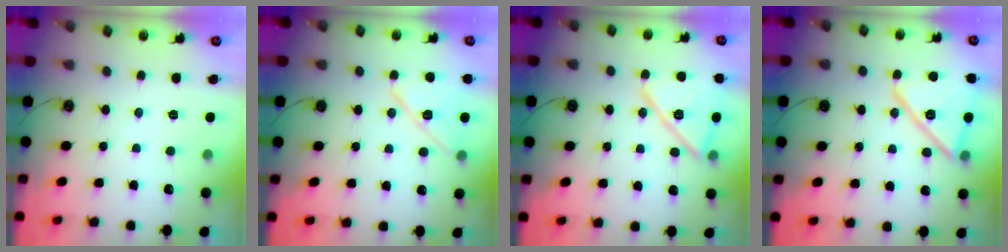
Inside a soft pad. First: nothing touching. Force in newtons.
{"total": 12.4, "press": 9.5, "slide": 8.1}
{"total": 15.7, "press": 15.7, "slide": 0.4}
{"total": 18.3, "press": 18.3, "slide": 1.8}